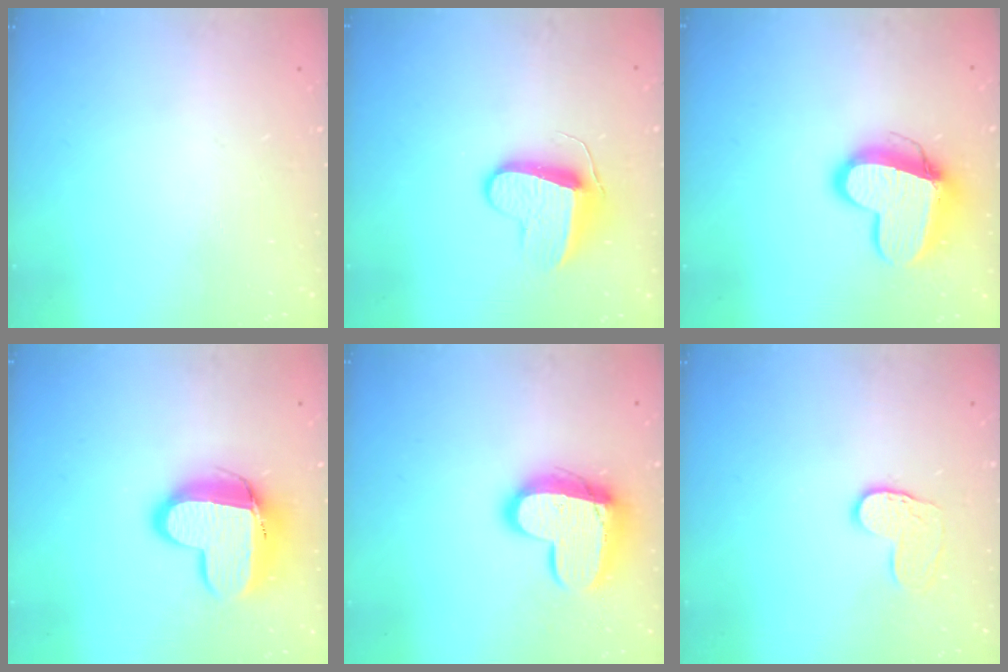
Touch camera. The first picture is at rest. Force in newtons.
{"total": 9.3, "press": 9.3, "slide": 0.5}
{"total": 13.5, "press": 13.5, "slide": 1.1}
{"total": 15.6, "press": 15.5, "slide": 1.5}
{"total": 15.3, "press": 15.2, "slide": 1.2}
{"total": 7.6, "press": 7.6, "slide": 0.4}